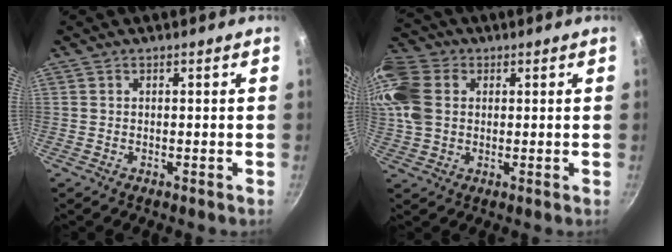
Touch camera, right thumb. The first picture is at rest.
{"total": 15.3, "force": [3.2, 11.7, 9.5], "torque": [-0.210, 0.018, 0.050]}